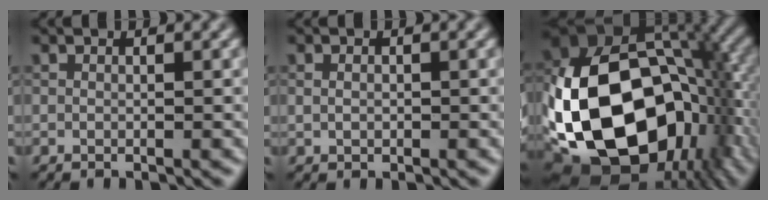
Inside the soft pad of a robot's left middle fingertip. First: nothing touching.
{"total": 1.0, "force": [0.1, 0.8, 0.6], "torque": [-0.010, 0.000, 0.006]}
{"total": 19.4, "force": [-3.0, 13.4, 13.7], "torque": [-0.296, -0.020, -0.042]}